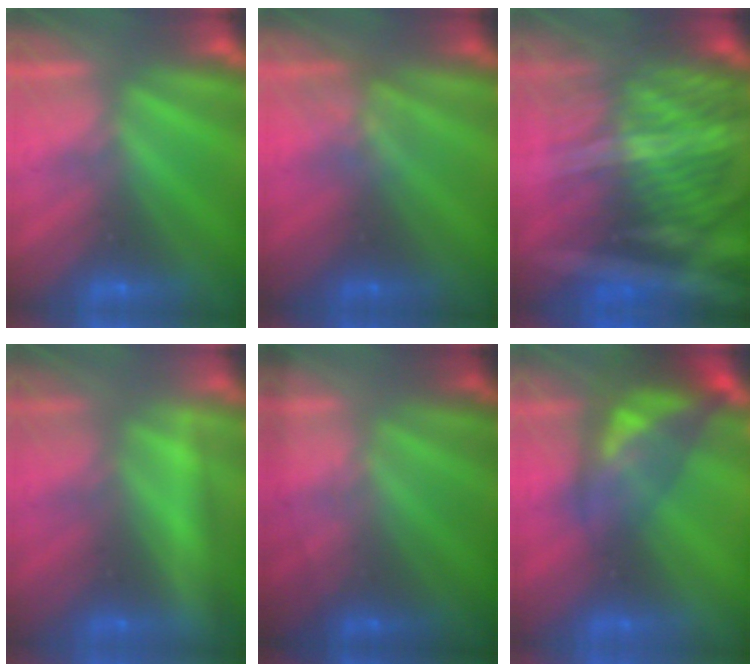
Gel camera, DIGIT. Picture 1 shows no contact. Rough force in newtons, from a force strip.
{"total": 2.7}
{"total": 8.0}
{"total": 2.3}
{"total": 1.8}
{"total": 8.1}